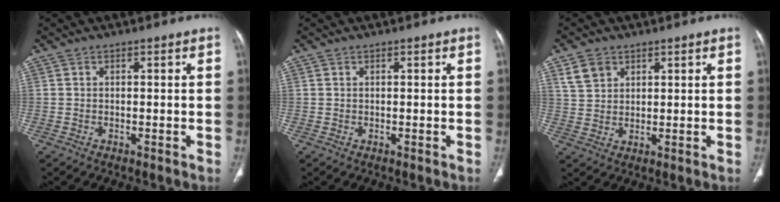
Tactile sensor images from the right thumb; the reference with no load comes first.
{"total": 0.0}
{"total": 4.6, "force": [2.6, 3.4, 1.8], "torque": [-0.023, -0.010, 0.056]}